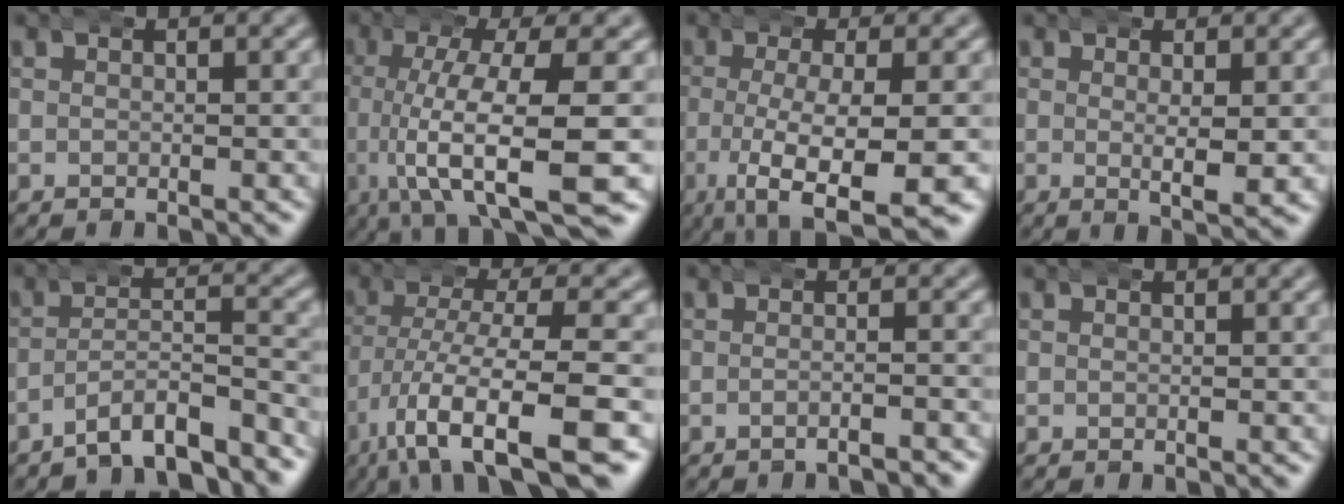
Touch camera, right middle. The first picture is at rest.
{"total": 10.7, "force": [-4.0, 3.8, 9.2], "torque": [-0.167, -0.030, -0.045]}
{"total": 9.6, "force": [-6.2, 3.1, 6.7], "torque": [-0.137, -0.045, -0.075]}
{"total": 3.1, "force": [0.1, 0.7, 3.0], "torque": [-0.050, -0.008, 0.003]}
{"total": 7.8, "force": [-6.8, 2.8, 2.7], "torque": [-0.032, -0.015, -0.110]}
{"total": 10.9, "force": [-6.7, 3.6, 7.8], "torque": [-0.148, -0.029, -0.082]}
{"total": 2.2, "force": [-1.9, 0.0, 1.0], "torque": [-0.015, 0.000, -0.035]}
{"total": 0.0}